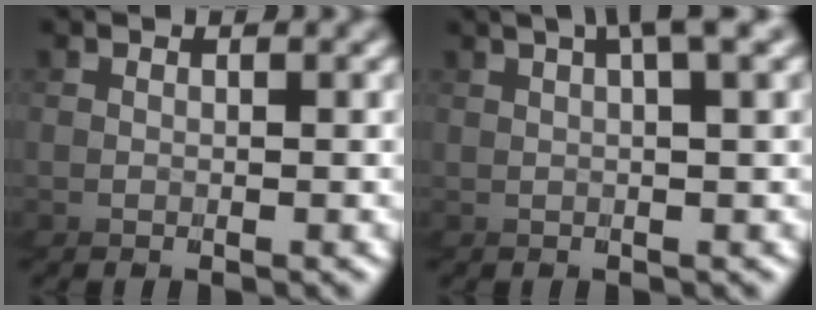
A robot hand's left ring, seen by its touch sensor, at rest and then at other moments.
{"total": 2.4, "force": [0.8, -2.0, 1.2], "torque": [-0.031, 0.022, 0.009]}